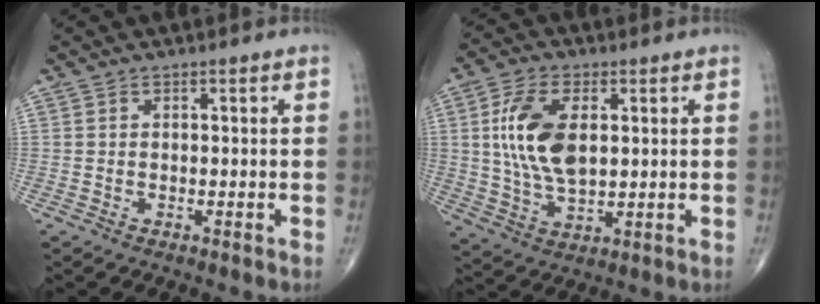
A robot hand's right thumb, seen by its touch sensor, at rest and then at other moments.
{"total": 12.6, "force": [2.4, 6.7, 10.5], "torque": [-0.203, -0.006, 0.048]}